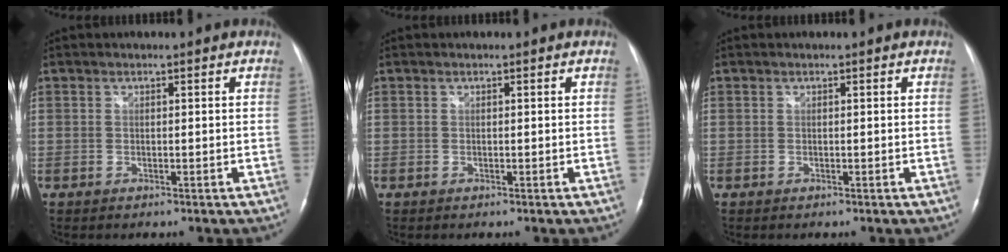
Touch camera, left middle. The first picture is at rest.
{"total": 0.0}
{"total": 0.0}